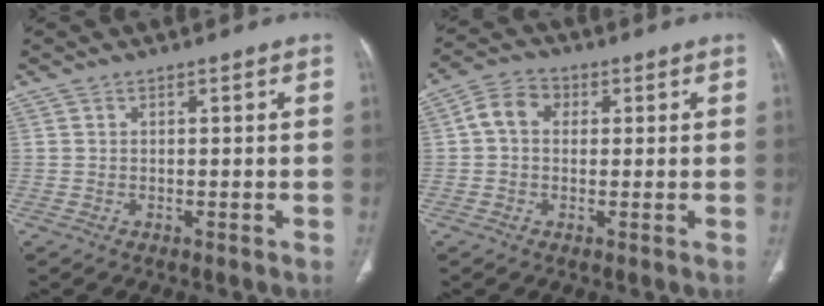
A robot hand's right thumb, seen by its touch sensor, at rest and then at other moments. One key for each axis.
{"total": 5.8, "fx": 0.9, "fy": 4.6, "fz": 3.5, "tx": -0.053, "ty": 0.015, "tz": 0.008}